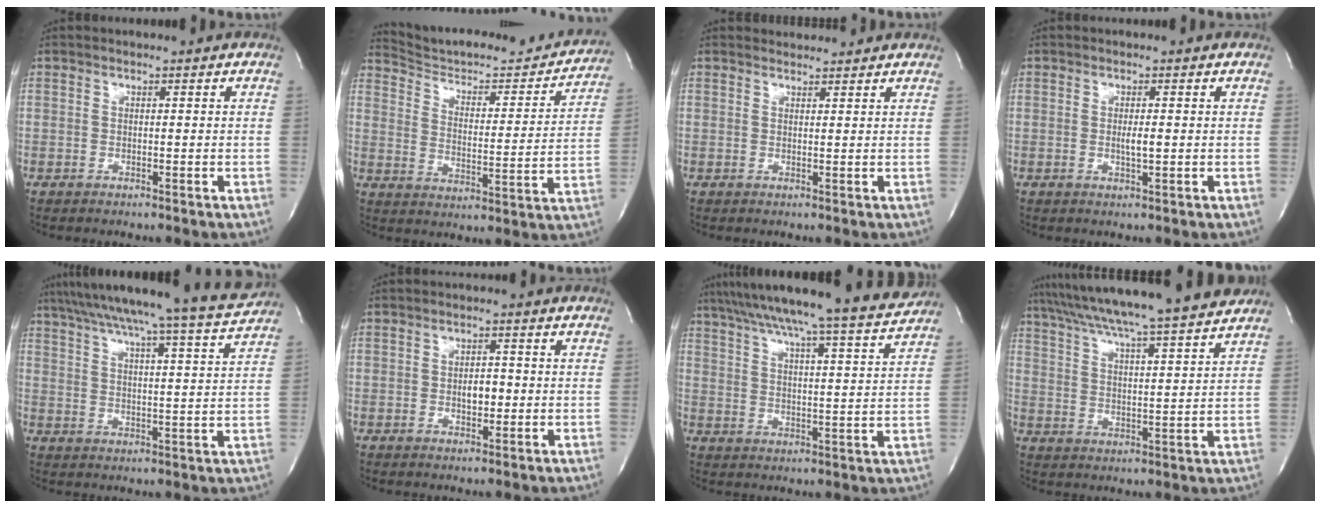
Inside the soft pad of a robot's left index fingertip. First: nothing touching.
{"total": 20.6, "force": [19.7, 3.4, 5.1], "torque": [-0.063, -0.040, 0.267]}
{"total": 2.5, "force": [2.4, 0.4, -0.1], "torque": [-0.010, 0.015, 0.036]}
{"total": 1.8, "force": [0.0, 0.2, 1.8], "torque": [-0.035, -0.002, 0.001]}
{"total": 19.6, "force": [17.7, -1.6, 8.3], "torque": [-0.143, -0.032, 0.245]}
{"total": 2.7, "force": [-0.3, 1.4, 2.3], "torque": [-0.036, 0.003, -0.002]}
{"total": 19.7, "force": [17.7, -1.3, 8.5], "torque": [-0.143, -0.025, 0.248]}
{"total": 21.0, "force": [18.8, -0.8, 9.4], "torque": [-0.164, -0.005, 0.271]}